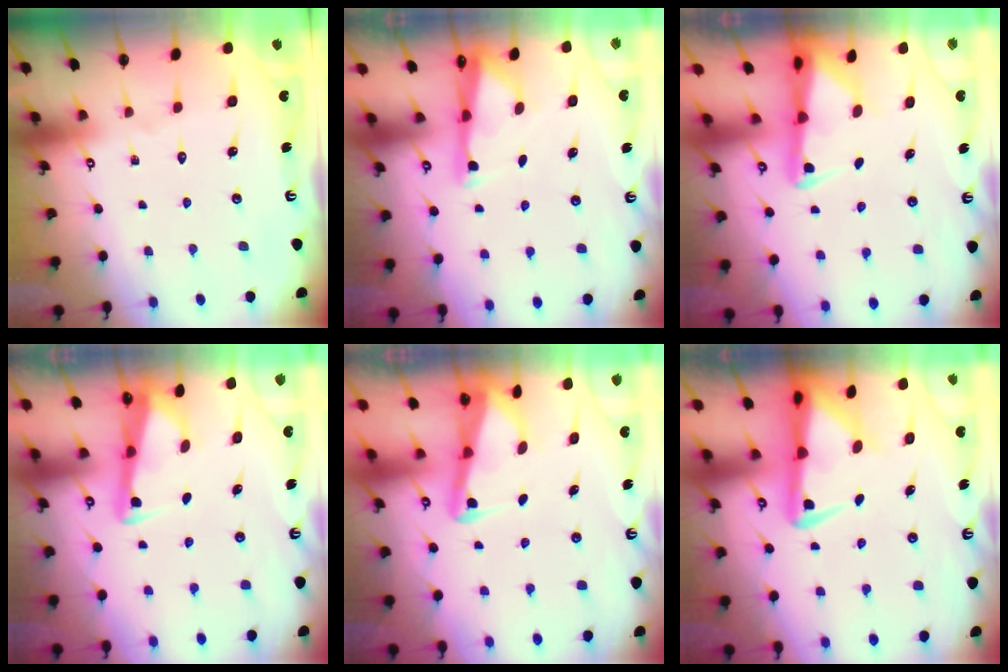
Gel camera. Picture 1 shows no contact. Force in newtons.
{"total": 2.8, "press": 2.8, "slide": 0.5}
{"total": 2.4, "press": 2.3, "slide": 0.5}
{"total": 2.9, "press": 2.9, "slide": 0.4}
{"total": 3.2, "press": 3.2, "slide": 0.4}
{"total": 4.3, "press": 4.2, "slide": 1.0}